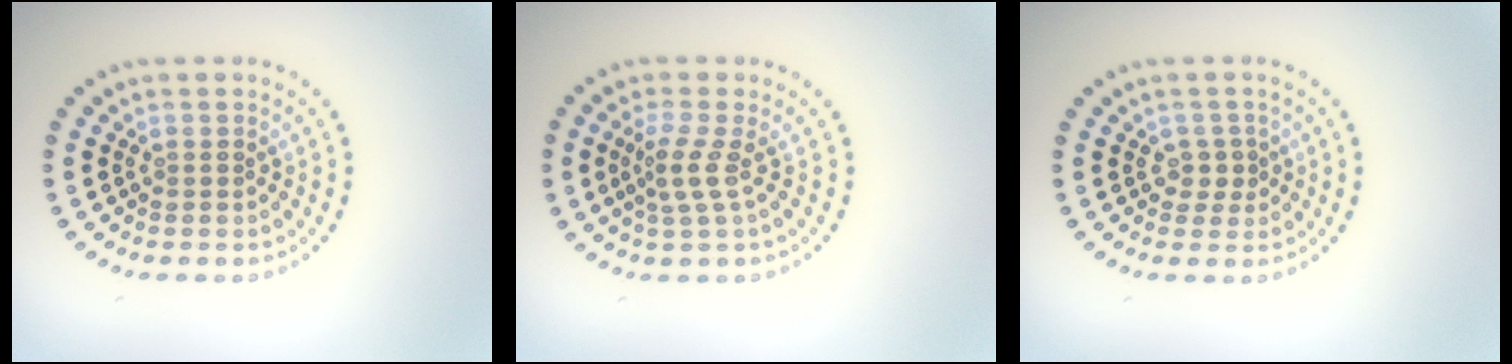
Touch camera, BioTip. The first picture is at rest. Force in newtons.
{"total": 2.2, "press": 1.5, "slide": 1.6}
{"total": 1.5, "press": 1.2, "slide": 0.9}